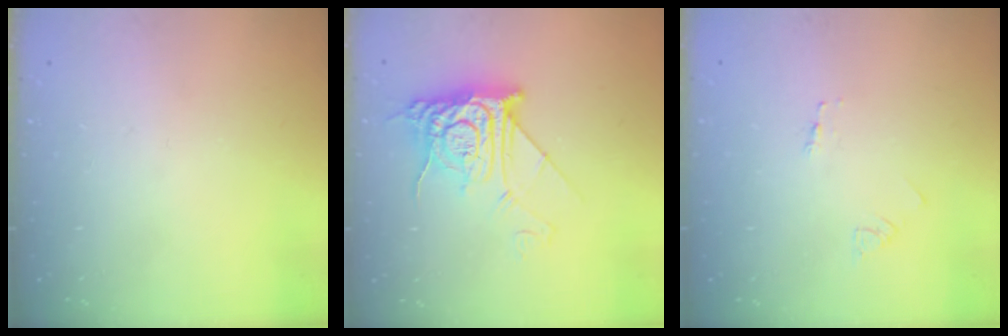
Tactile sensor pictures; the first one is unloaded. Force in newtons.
{"total": 12.2, "press": 12.1, "slide": 1.3}
{"total": 1.7, "press": 1.7, "slide": 0.2}